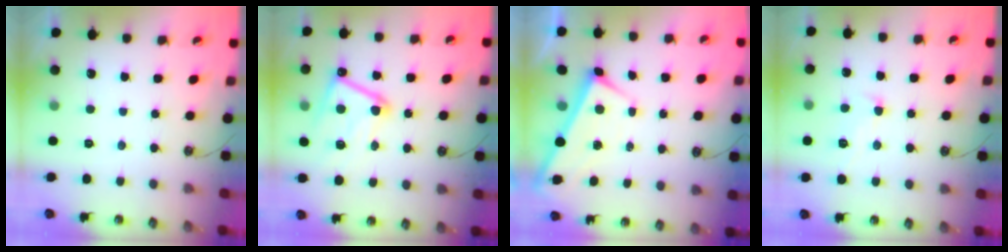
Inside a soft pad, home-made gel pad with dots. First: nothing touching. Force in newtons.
{"total": 11.9, "press": 11.8, "slide": 0.7}
{"total": 1.7, "press": 1.7, "slide": 0.1}
{"total": 0.6, "press": 0.0, "slide": 0.6}